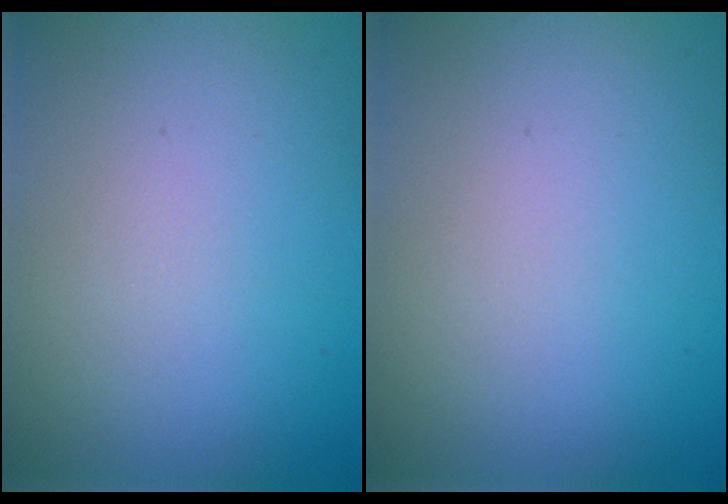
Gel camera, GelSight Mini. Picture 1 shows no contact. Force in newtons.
{"total": 0.0}